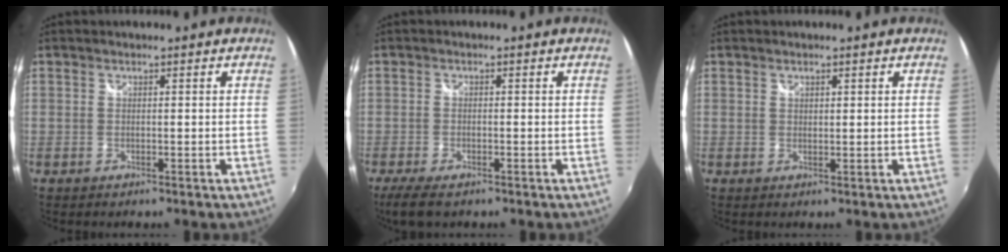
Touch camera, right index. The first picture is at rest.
{"total": 5.1, "force": [-3.5, 1.8, 3.3], "torque": [-0.077, -0.019, -0.061]}
{"total": 0.9, "force": [0.7, 0.5, 0.3], "torque": [0.000, 0.000, 0.011]}